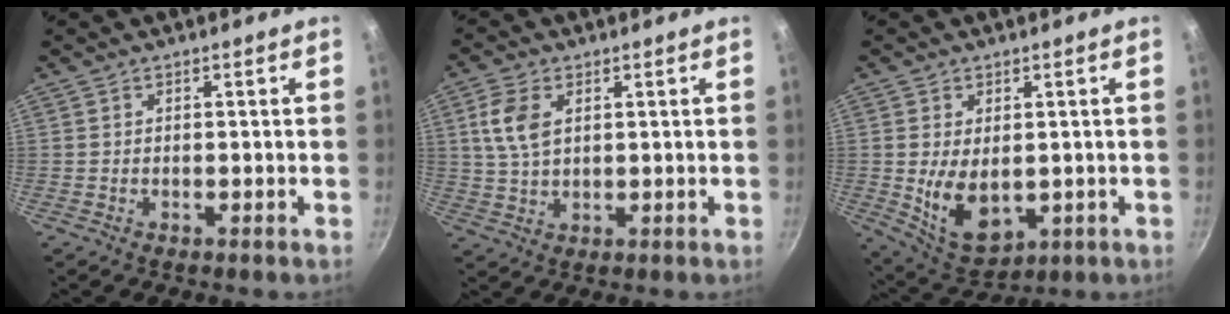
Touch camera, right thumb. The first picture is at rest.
{"total": 7.0, "force": [2.1, 4.2, 5.2], "torque": [-0.100, -0.003, 0.041]}
{"total": 10.2, "force": [-0.3, 6.3, 8.0], "torque": [-0.126, -0.019, 0.020]}